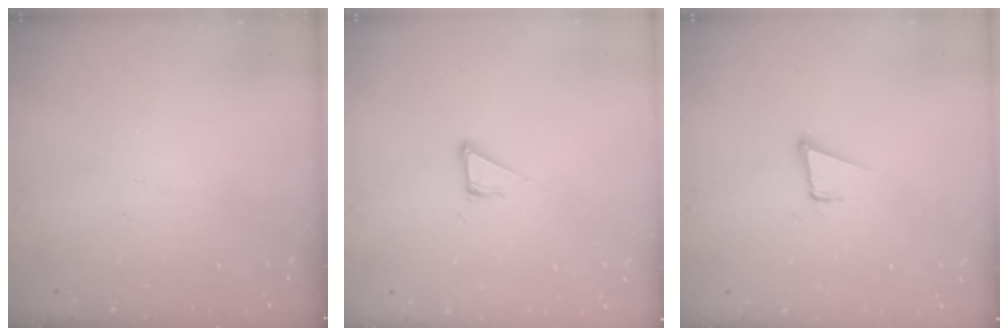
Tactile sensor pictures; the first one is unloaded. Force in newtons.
{"total": 4.4, "press": 4.4, "slide": 0.1}
{"total": 3.4, "press": 2.6, "slide": 2.2}